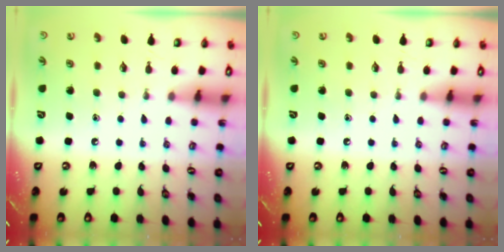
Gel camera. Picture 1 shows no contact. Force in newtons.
{"total": 0.0}